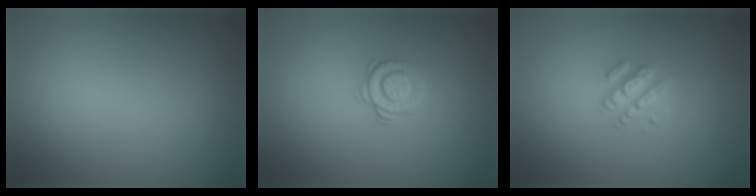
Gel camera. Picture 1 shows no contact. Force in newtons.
{"total": 1.7, "press": 1.3, "slide": 1.1}
{"total": 2.5, "press": 2.4, "slide": 0.5}